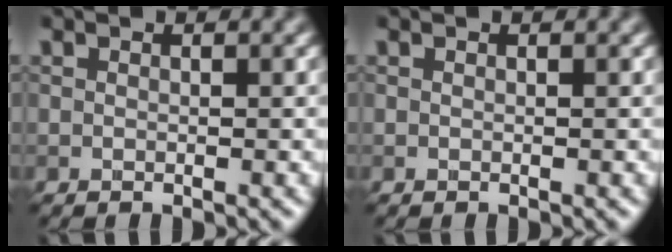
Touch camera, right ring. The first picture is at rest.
{"total": 0.0}